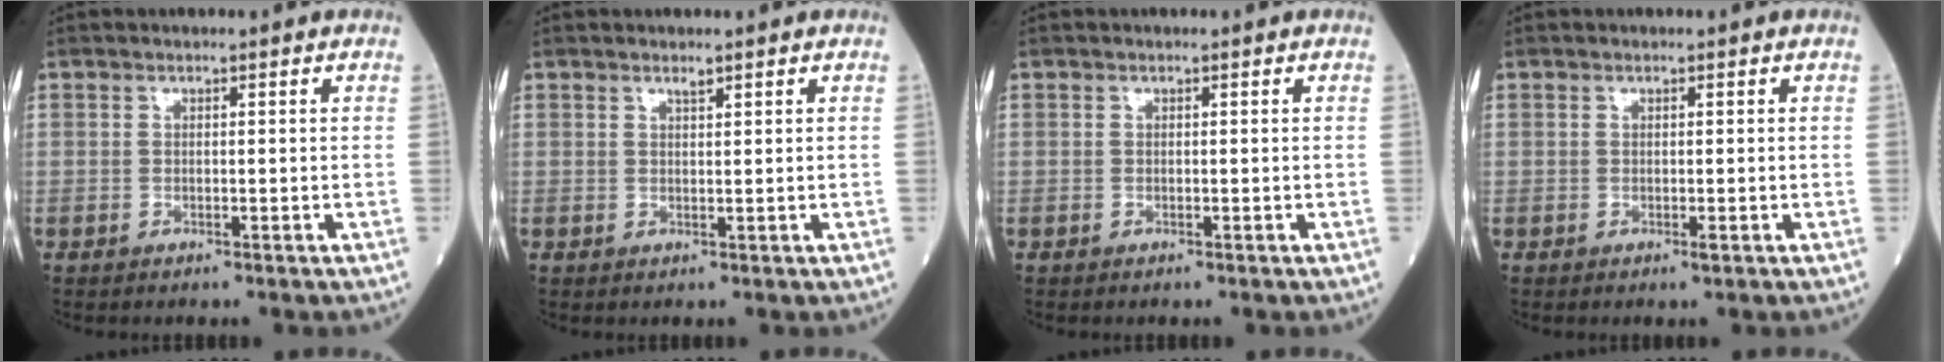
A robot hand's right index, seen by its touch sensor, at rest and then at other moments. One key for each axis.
{"total": 0.9, "fx": 0.7, "fy": 0.1, "fz": 0.5, "tx": -0.010, "ty": -0.003, "tz": 0.013}
{"total": 0.0}
{"total": 0.7, "fx": -0.2, "fy": 0.1, "fz": 0.6, "tx": -0.008, "ty": -0.002, "tz": -0.003}